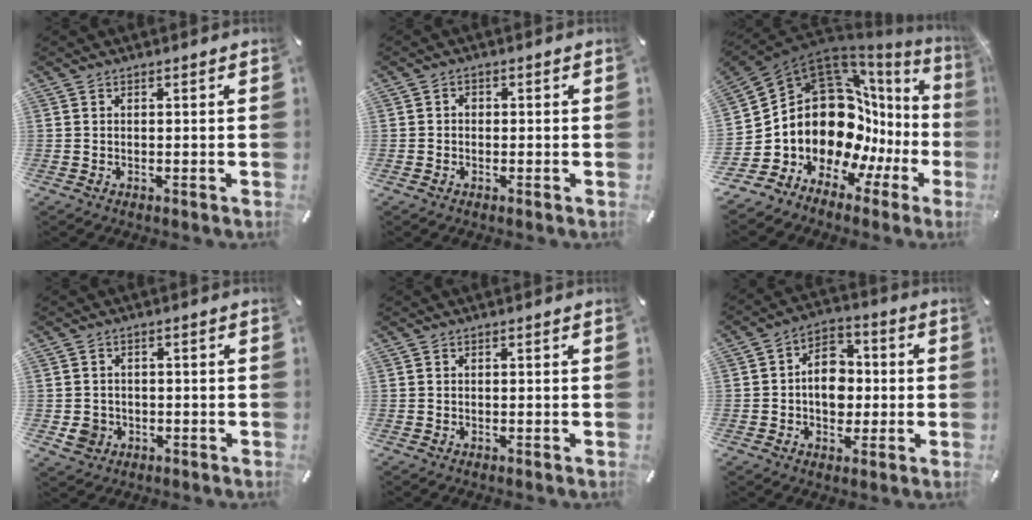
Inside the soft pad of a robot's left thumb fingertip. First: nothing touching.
{"total": 1.4, "force": [-0.6, 1.2, 0.5], "torque": [-0.010, 0.007, -0.015]}
{"total": 18.0, "force": [1.1, 13.6, 11.7], "torque": [-0.208, -0.077, 0.054]}
{"total": 4.5, "force": [-1.4, 4.0, 1.3], "torque": [-0.027, 0.000, -0.026]}
{"total": 0.0}
{"total": 9.6, "force": [-0.7, 7.8, 5.5], "torque": [-0.098, 0.015, -0.013]}